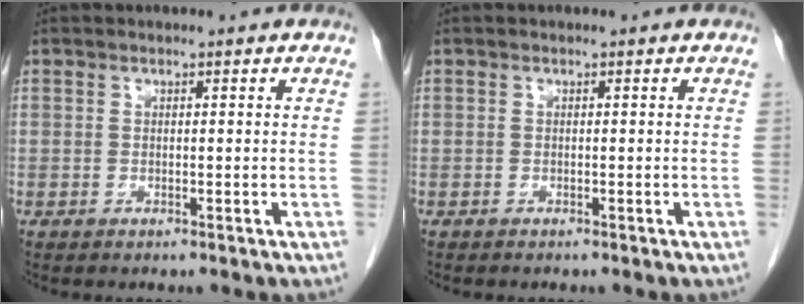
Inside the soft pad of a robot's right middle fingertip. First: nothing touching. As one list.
[{"total": 0.0}]